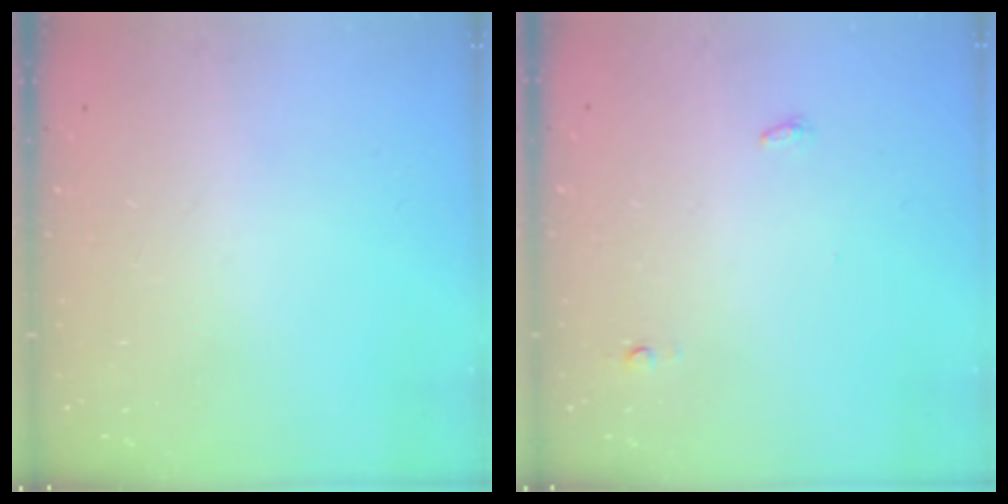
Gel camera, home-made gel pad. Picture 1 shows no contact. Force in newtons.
{"total": 7.3, "press": 3.8, "slide": 6.3}